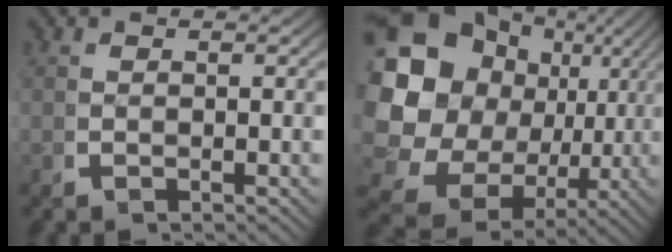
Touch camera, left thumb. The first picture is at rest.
{"total": 19.3, "force": [-0.6, 14.7, 12.4], "torque": [-0.253, -0.056, 0.005]}